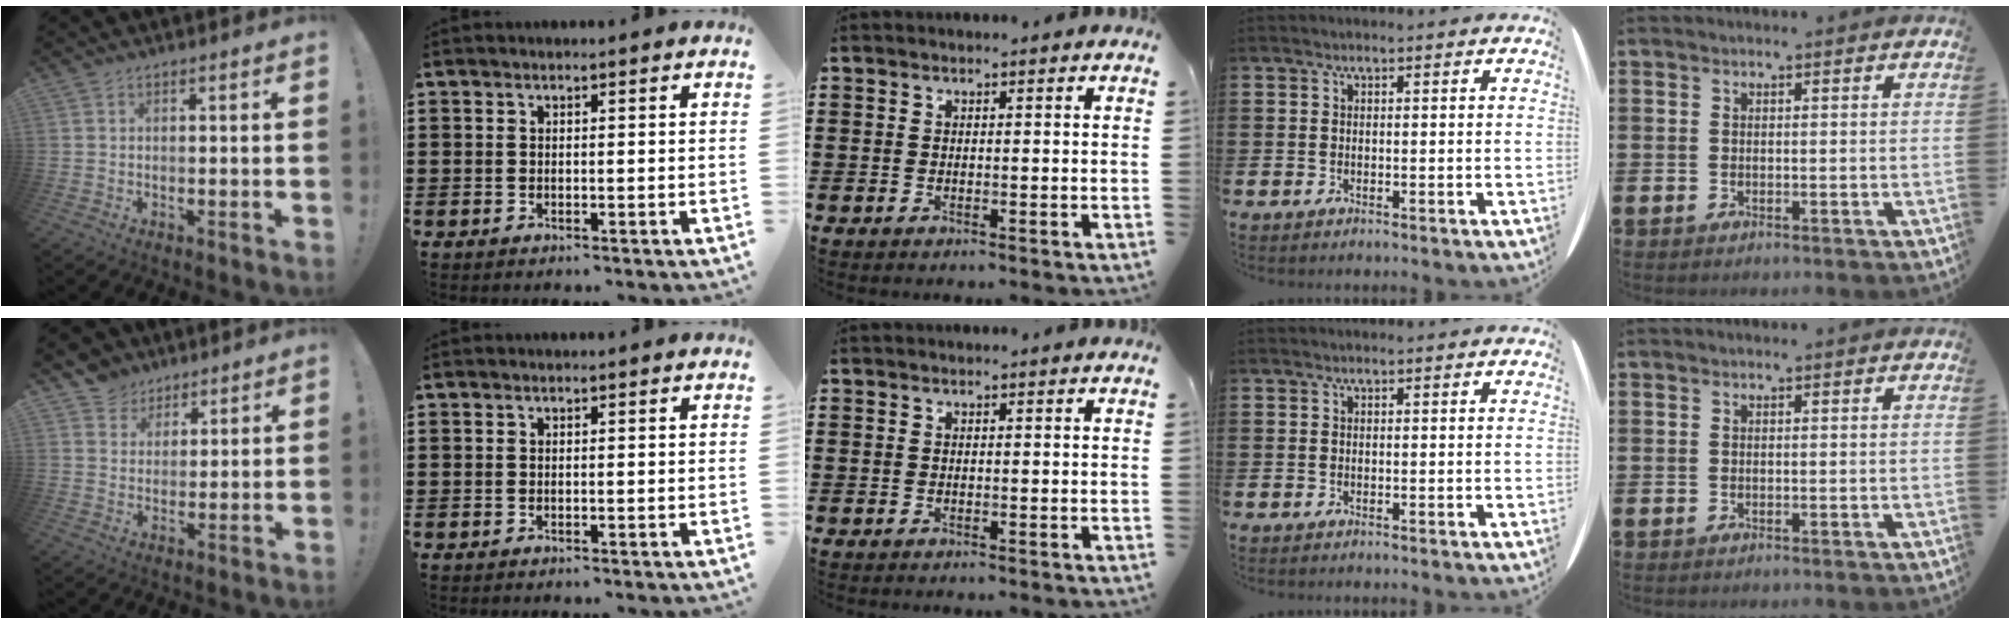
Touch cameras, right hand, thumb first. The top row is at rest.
{"thumb": {"total": 6.0, "force": [3.8, 4.5, 0.2], "torque": [-0.013, -0.029, 0.078]}}